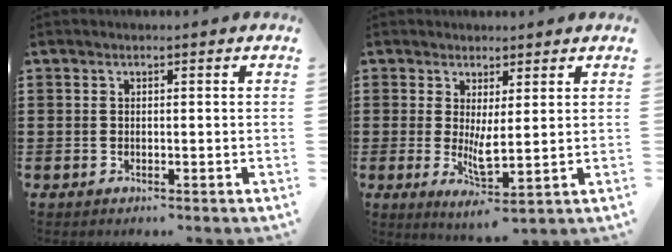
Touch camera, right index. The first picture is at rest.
{"total": 3.8, "force": [1.1, 0.5, 3.6], "torque": [-0.064, -0.012, 0.019]}